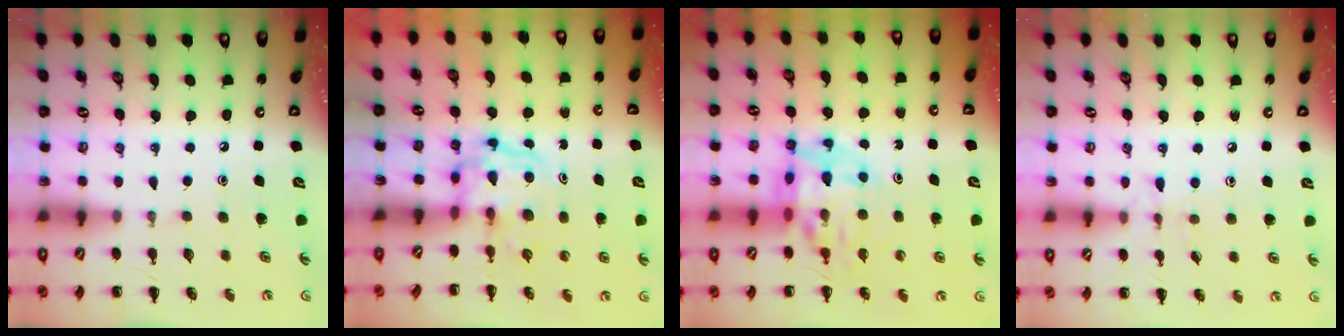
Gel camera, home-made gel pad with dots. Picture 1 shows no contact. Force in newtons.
{"total": 3.4, "press": 3.4, "slide": 0.4}
{"total": 11.2, "press": 10.8, "slide": 3.1}
{"total": 6.7, "press": 6.4, "slide": 2.0}